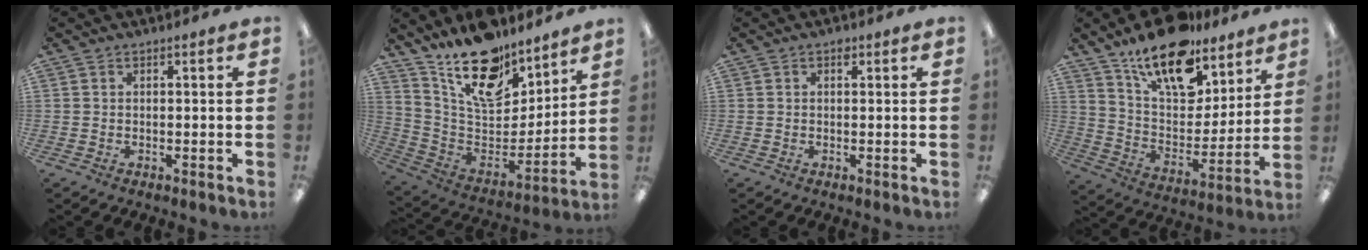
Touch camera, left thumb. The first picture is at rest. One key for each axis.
{"total": 19.8, "fx": 14.5, "fy": 9.5, "fz": 9.5, "tx": -0.163, "ty": -0.105, "tz": 0.260}
{"total": 1.0, "fx": 0.6, "fy": 0.7, "fz": 0.5, "tx": -0.003, "ty": -0.002, "tz": 0.009}
{"total": 17.8, "fx": 13.6, "fy": 7.7, "fz": 8.5, "tx": -0.154, "ty": -0.086, "tz": 0.241}